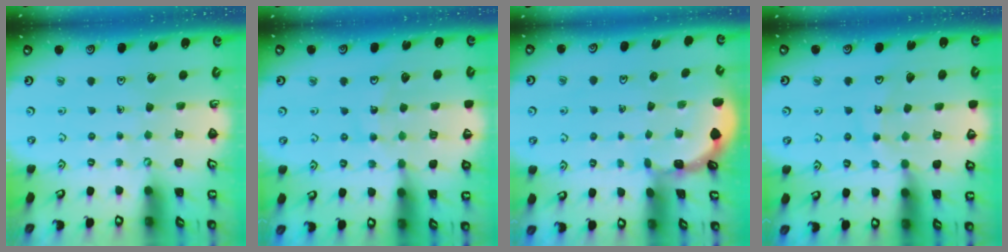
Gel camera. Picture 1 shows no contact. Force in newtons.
{"total": 12.4, "press": 11.9, "slide": 3.6}
{"total": 1.3, "press": 1.3, "slide": 0.1}
{"total": 10.9, "press": 10.8, "slide": 1.4}